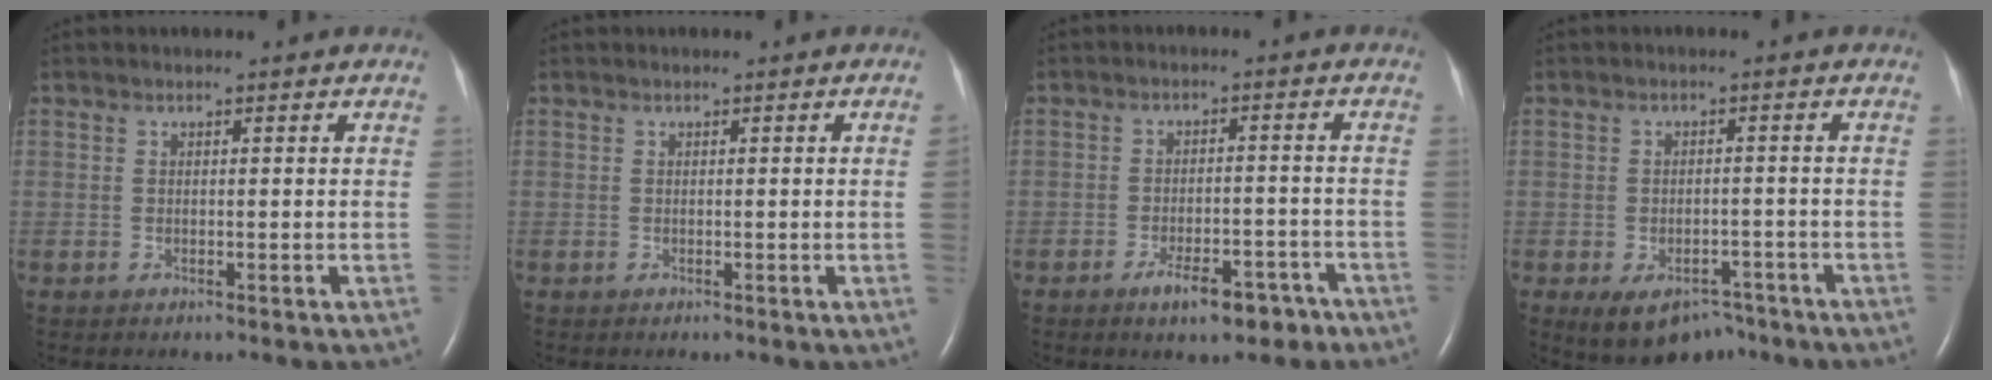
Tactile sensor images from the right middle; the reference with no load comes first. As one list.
[{"total": 1.0, "force": [-0.1, -0.5, 0.9], "torque": [-0.009, 0.001, -0.001]}, {"total": 6.0, "force": [-4.1, 2.3, 3.8], "torque": [-0.062, 0.003, -0.057]}, {"total": 7.6, "force": [-5.1, 4.3, 3.5], "torque": [-0.056, 0.005, -0.070]}]